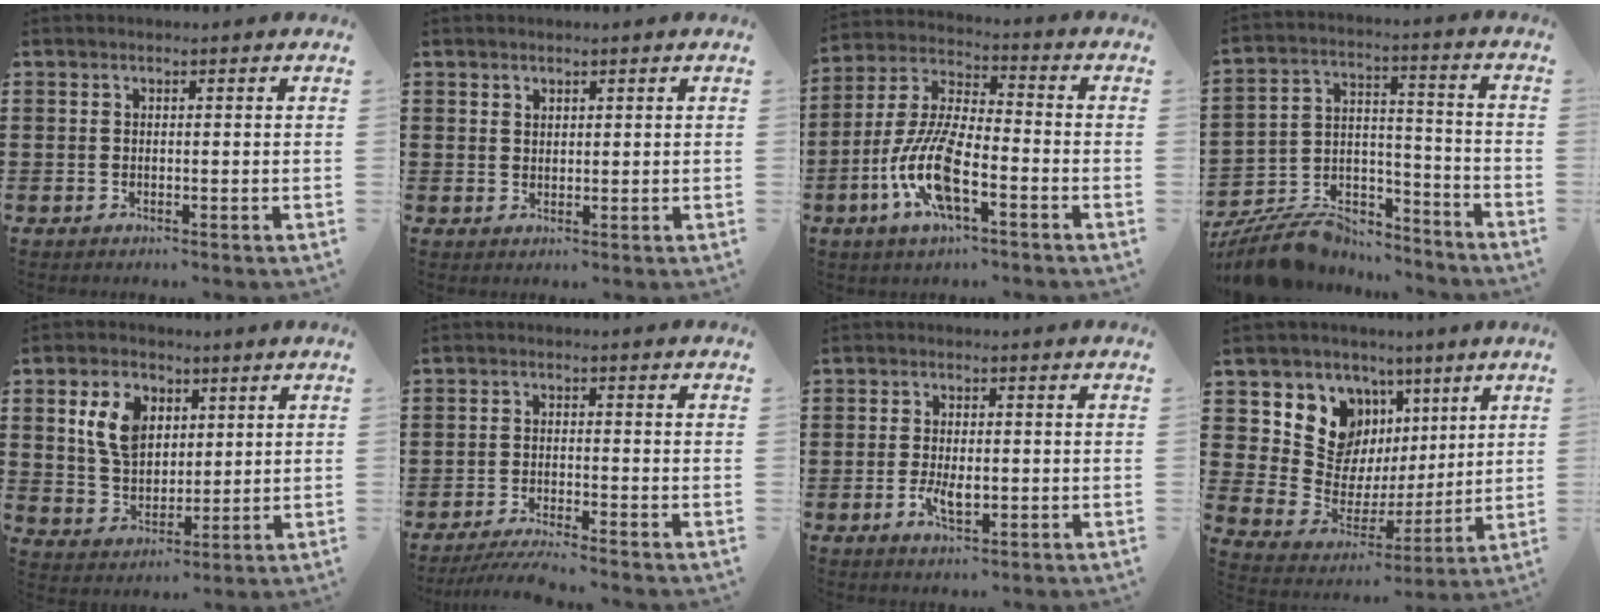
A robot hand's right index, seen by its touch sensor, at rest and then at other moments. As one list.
[{"total": 1.4, "force": [1.2, 0.7, 0.1], "torque": [-0.004, 0.002, 0.023]}, {"total": 11.0, "force": [-4.3, 3.7, 9.4], "torque": [-0.215, -0.005, -0.084]}, {"total": 10.1, "force": [-9.3, 3.0, 2.6], "torque": [-0.057, 0.028, -0.180]}, {"total": 7.8, "force": [2.9, 5.5, 4.7], "torque": [-0.097, 0.012, 0.051]}, {"total": 3.3, "force": [-3.2, -0.2, 1.0], "torque": [-0.023, -0.008, -0.065]}, {"total": 3.9, "force": [-0.9, 1.6, 3.4], "torque": [-0.066, 0.000, -0.016]}, {"total": 10.3, "force": [4.3, 8.8, 3.2], "torque": [-0.085, -0.041, 0.085]}]